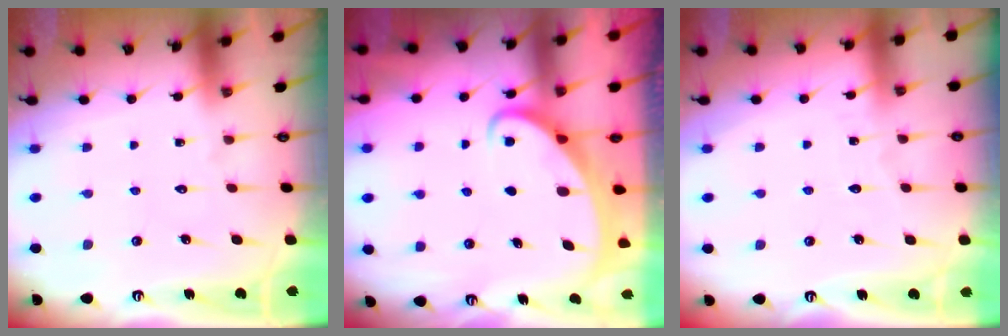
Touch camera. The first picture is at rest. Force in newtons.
{"total": 2.2, "press": 2.2, "slide": 0.4}
{"total": 2.2, "press": 2.2, "slide": 0.2}